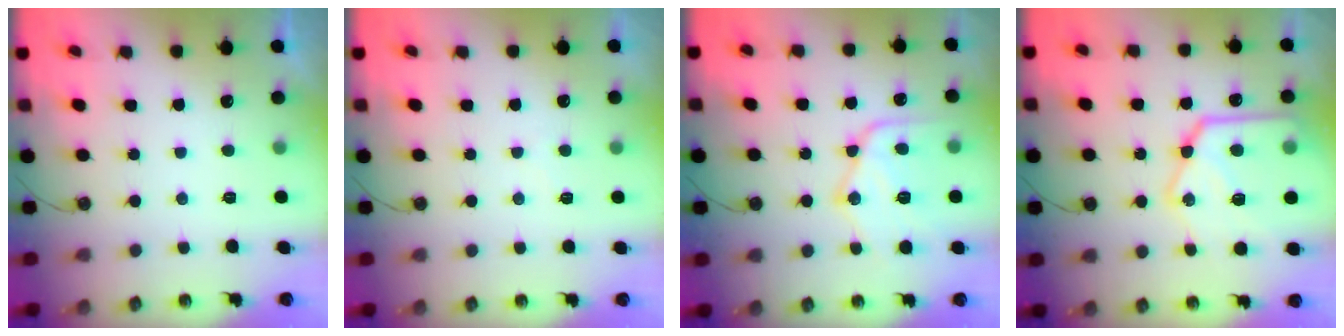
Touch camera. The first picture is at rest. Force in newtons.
{"total": 2.7, "press": 2.7, "slide": 0.3}
{"total": 15.7, "press": 15.6, "slide": 1.2}
{"total": 21.7, "press": 21.6, "slide": 2.4}